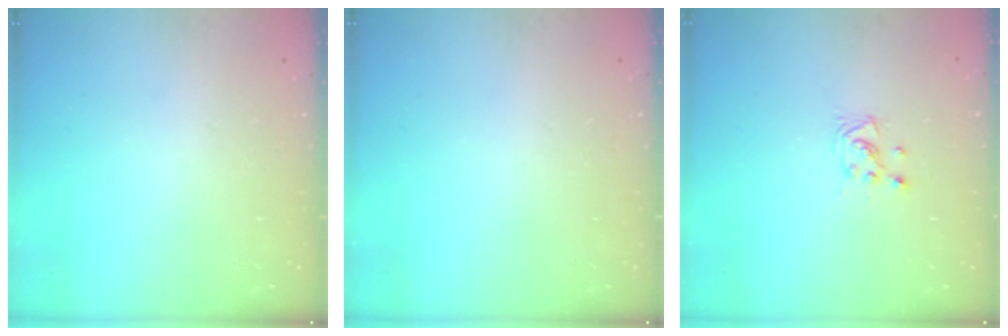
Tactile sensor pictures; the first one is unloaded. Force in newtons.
{"total": 0.0}
{"total": 3.0, "press": 2.9, "slide": 0.5}